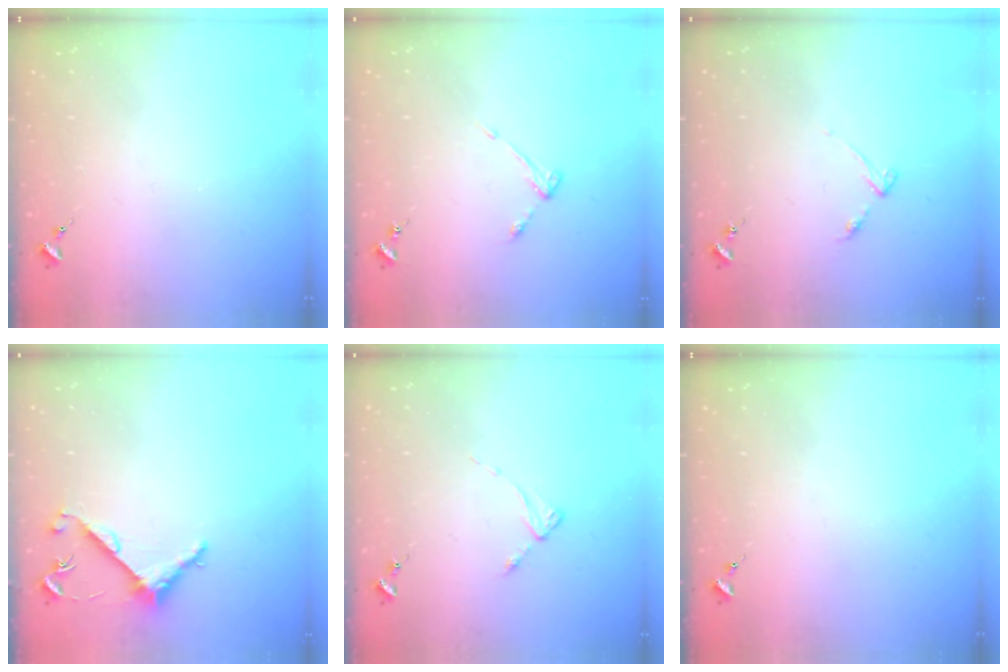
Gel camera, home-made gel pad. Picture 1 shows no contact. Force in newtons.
{"total": 3.6, "press": 3.6, "slide": 0.5}
{"total": 4.2, "press": 4.1, "slide": 0.4}
{"total": 5.6, "press": 5.6, "slide": 0.2}
{"total": 2.5, "press": 2.5, "slide": 0.3}
{"total": 0.0}